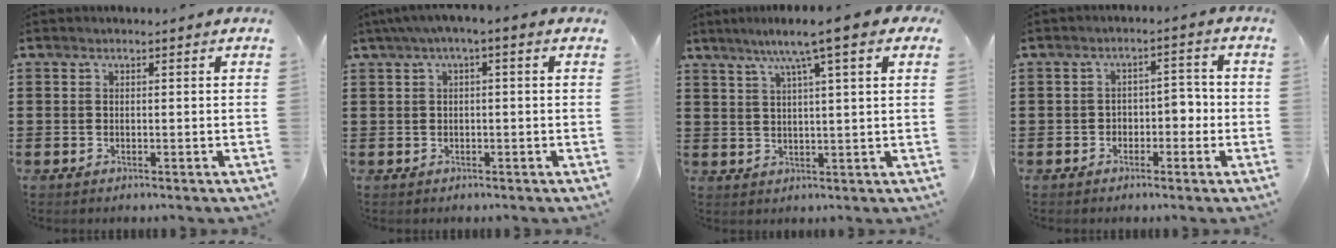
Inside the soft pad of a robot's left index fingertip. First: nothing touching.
{"total": 2.0, "force": [-0.6, 0.1, 1.9], "torque": [-0.030, -0.002, -0.013]}
{"total": 7.2, "force": [4.4, 0.1, 5.7], "torque": [-0.122, -0.003, 0.071]}
{"total": 3.1, "force": [-1.5, 1.9, 1.9], "torque": [-0.041, 0.008, -0.034]}